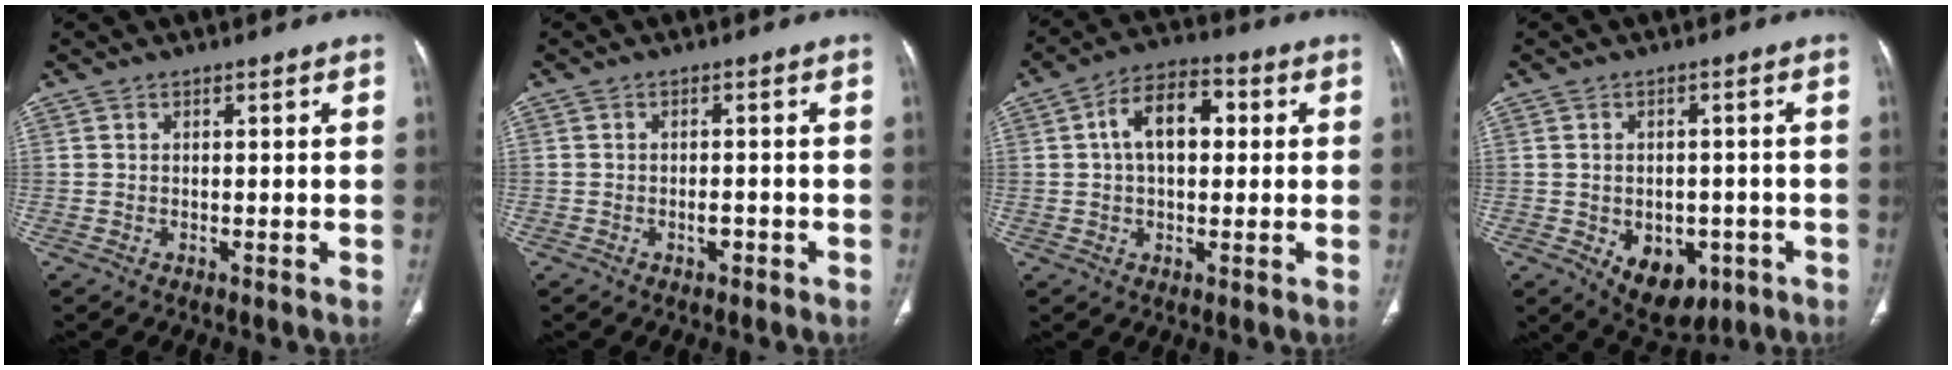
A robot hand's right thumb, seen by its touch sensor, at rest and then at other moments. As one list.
[{"total": 1.7, "force": [-0.9, 1.0, 1.0], "torque": [-0.013, 0.006, -0.014]}, {"total": 10.3, "force": [1.7, 6.2, 8.0], "torque": [-0.124, 0.024, 0.022]}, {"total": 9.9, "force": [-3.8, 6.7, 6.2], "torque": [-0.065, 0.012, -0.035]}]